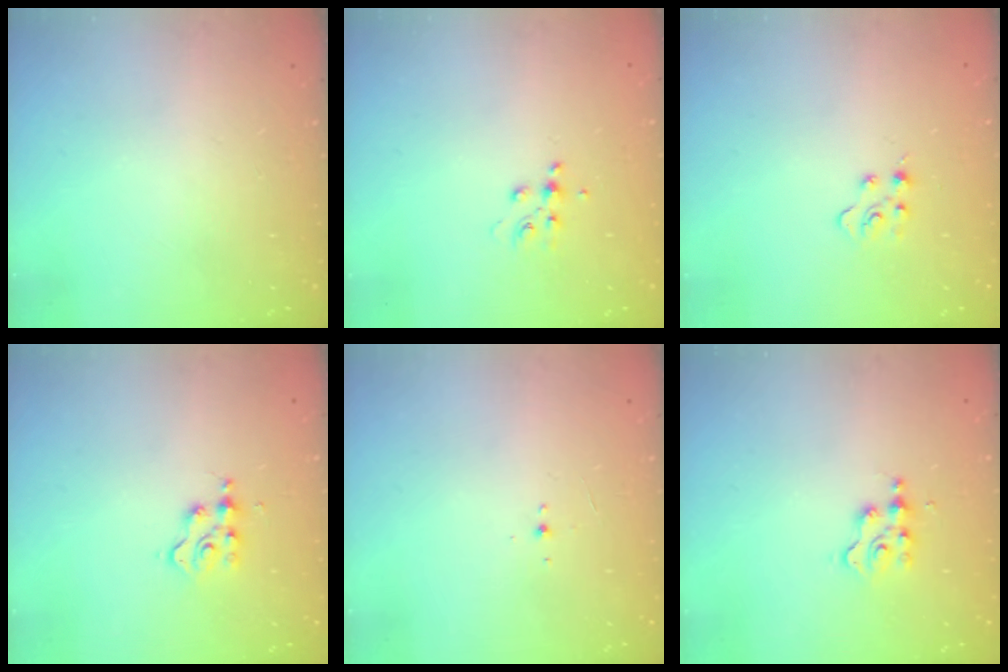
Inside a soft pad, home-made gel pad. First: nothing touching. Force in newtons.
{"total": 5.5, "press": 5.5, "slide": 0.6}
{"total": 2.9, "press": 2.8, "slide": 0.4}
{"total": 3.6, "press": 3.6, "slide": 0.5}
{"total": 3.2, "press": 3.1, "slide": 0.7}
{"total": 2.9, "press": 2.9, "slide": 0.2}